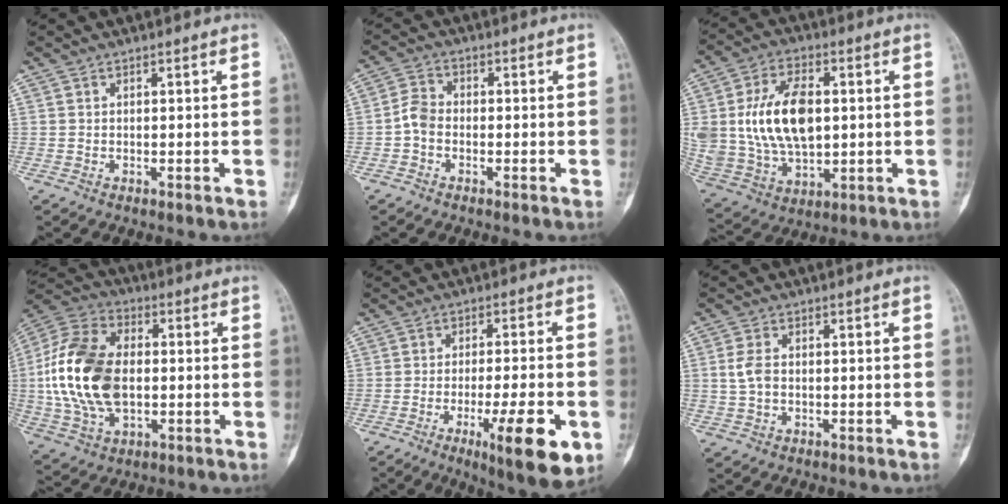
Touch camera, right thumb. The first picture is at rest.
{"total": 3.9, "force": [-1.2, 2.8, 2.5], "torque": [-0.045, 0.014, -0.033]}
{"total": 18.1, "force": [2.2, 11.0, 14.2], "torque": [-0.255, 0.000, 0.052]}
{"total": 20.7, "force": [-0.1, 12.8, 16.3], "torque": [-0.329, 0.011, 0.001]}
{"total": 13.2, "force": [-4.9, 2.8, 11.9], "torque": [-0.170, 0.000, -0.066]}
{"total": 3.9, "force": [0.2, 2.6, 2.9], "torque": [-0.064, 0.007, 0.003]}